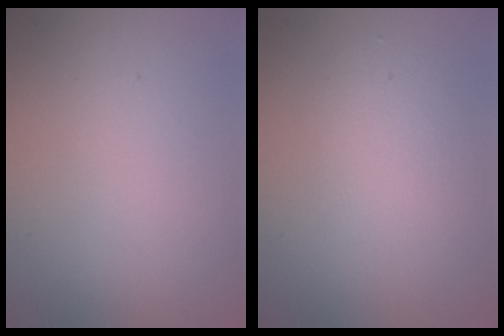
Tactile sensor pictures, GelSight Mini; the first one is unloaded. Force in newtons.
{"total": 2.4, "press": 2.4, "slide": 0.1}